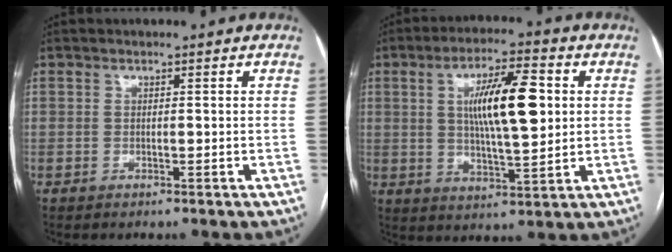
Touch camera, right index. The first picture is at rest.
{"total": 12.2, "force": [2.3, 2.6, 11.7], "torque": [-0.206, 0.008, 0.040]}